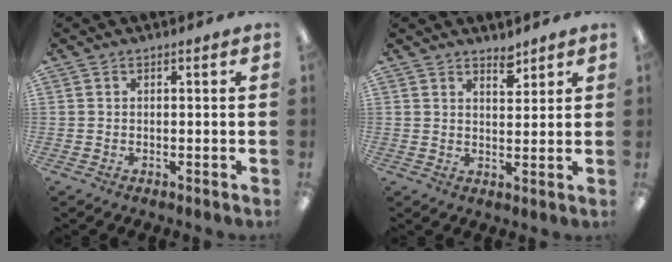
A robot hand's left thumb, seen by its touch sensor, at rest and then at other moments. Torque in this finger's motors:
{"motor_torque": [-0.31, -0.33, -0.23, -0.19, 0.11]}